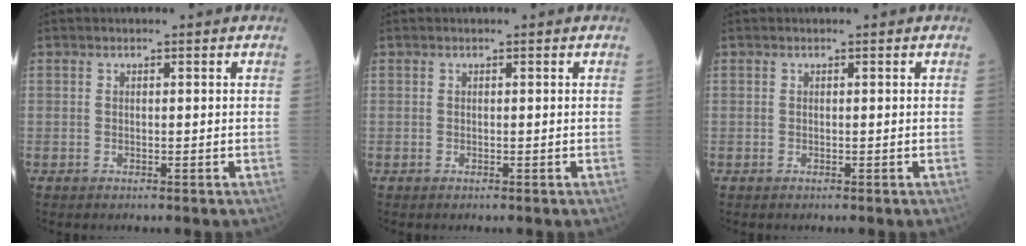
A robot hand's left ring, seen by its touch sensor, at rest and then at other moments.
{"total": 0.0}
{"total": 0.0}